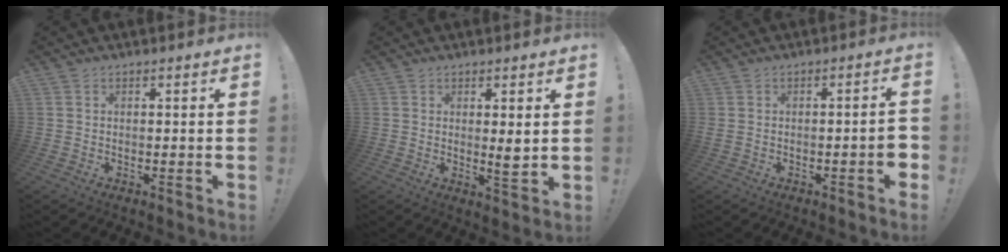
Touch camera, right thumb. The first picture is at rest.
{"total": 4.2, "force": [1.1, 0.8, 4.0], "torque": [-0.042, -0.021, 0.014]}
{"total": 4.5, "force": [-1.1, 0.6, 4.3], "torque": [-0.066, 0.002, -0.015]}